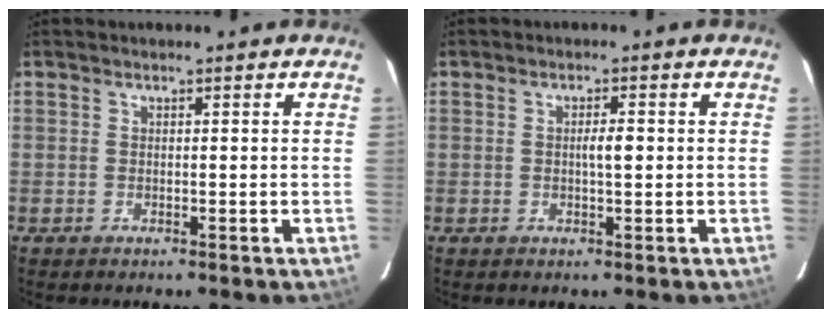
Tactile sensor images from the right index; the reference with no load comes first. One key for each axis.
{"total": 2.2, "fx": 0.0, "fy": 0.3, "fz": 2.2, "tx": -0.039, "ty": 0.002, "tz": 0.000}